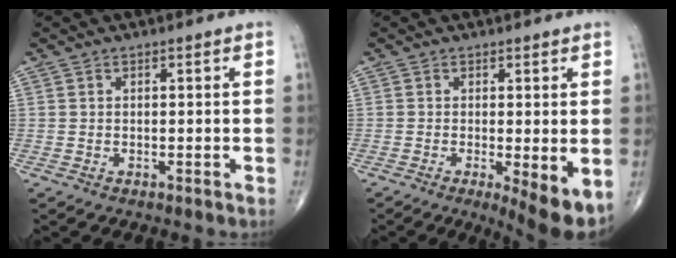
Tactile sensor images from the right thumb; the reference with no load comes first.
{"total": 6.4, "force": [-1.6, 1.5, 6.1], "torque": [-0.089, -0.020, -0.025]}